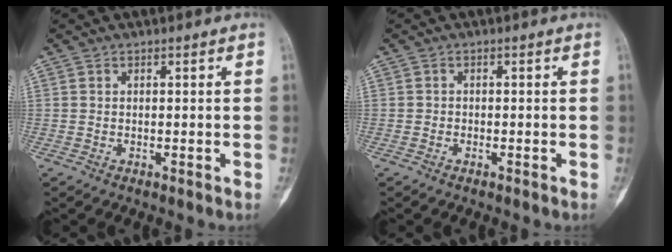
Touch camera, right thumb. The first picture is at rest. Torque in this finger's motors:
{"motor_torque": [0.12, -0.35, -0.37, 0.07, -0.01]}